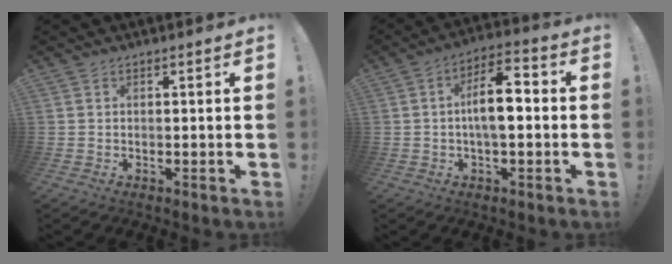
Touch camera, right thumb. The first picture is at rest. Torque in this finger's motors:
{"motor_torque": [1.77, 1.81, 1.26, -0.12, 0.15]}